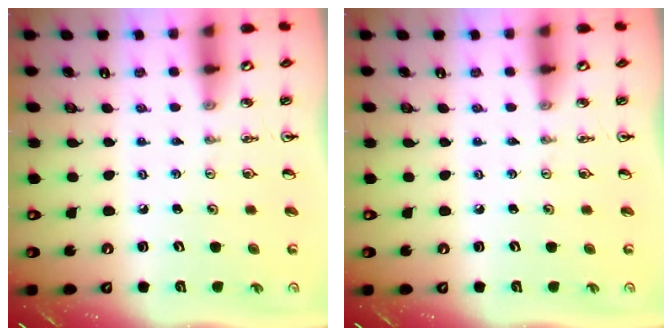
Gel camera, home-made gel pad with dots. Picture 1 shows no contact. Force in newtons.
{"total": 0.0}